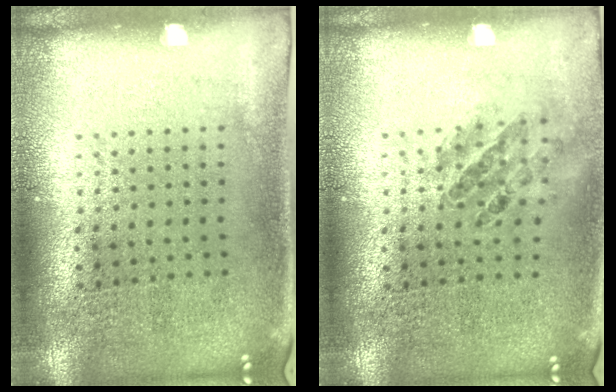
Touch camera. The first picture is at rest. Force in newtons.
{"total": 1.0, "press": 0.9, "slide": 0.3}